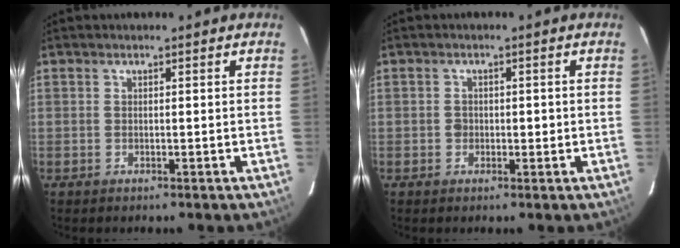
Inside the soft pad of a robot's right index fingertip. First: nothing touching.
{"total": 1.9, "force": [-0.2, 1.5, 1.1], "torque": [-0.017, 0.005, -0.002]}